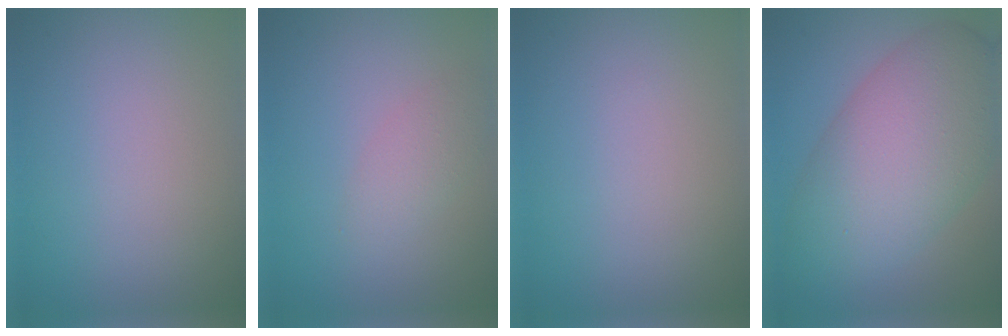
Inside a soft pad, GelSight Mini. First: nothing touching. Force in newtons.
{"total": 2.0, "press": 2.0, "slide": 0.1}
{"total": 0.0}
{"total": 10.7, "press": 10.7, "slide": 0.2}